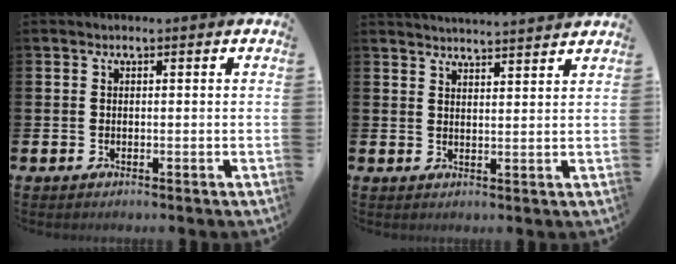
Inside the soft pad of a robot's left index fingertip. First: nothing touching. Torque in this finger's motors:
{"motor_torque": [0.07, -2.06, 0.09, 0.02]}